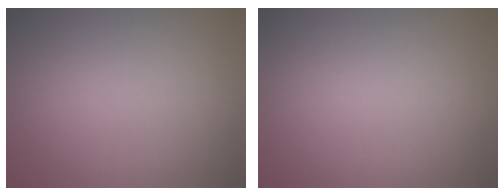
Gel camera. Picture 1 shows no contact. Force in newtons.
{"total": 0.0}